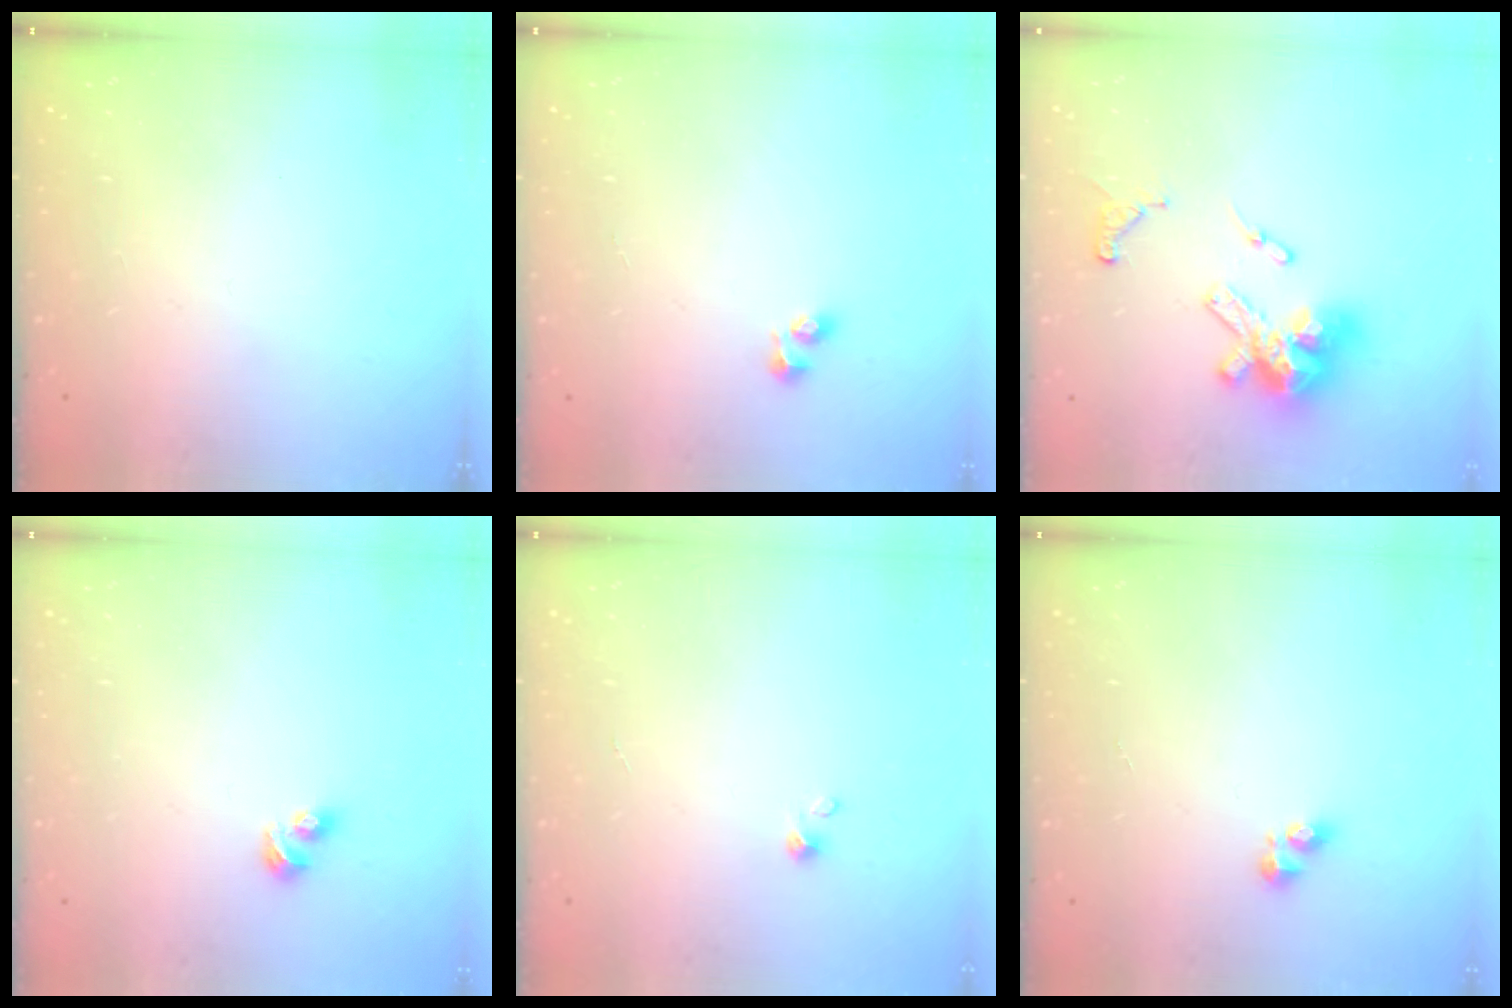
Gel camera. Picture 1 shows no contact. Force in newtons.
{"total": 3.0, "press": 2.7, "slide": 1.3}
{"total": 15.9, "press": 15.9, "slide": 1.7}
{"total": 3.8, "press": 3.8, "slide": 0.3}
{"total": 0.7, "press": 0.7, "slide": 0.1}
{"total": 3.5, "press": 3.5, "slide": 0.4}